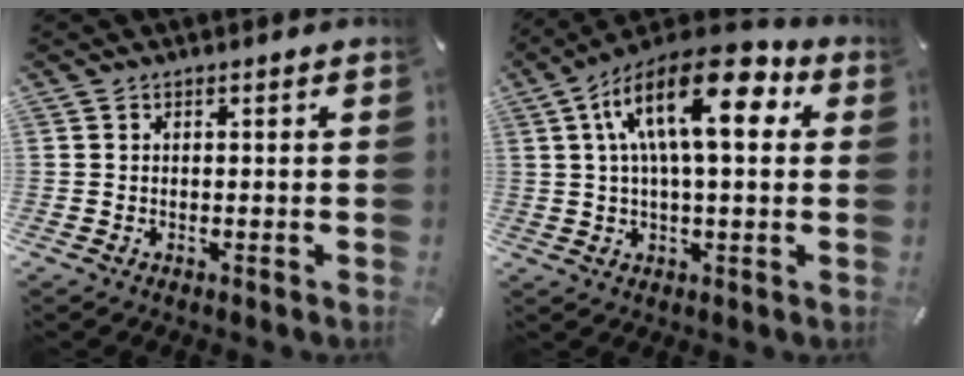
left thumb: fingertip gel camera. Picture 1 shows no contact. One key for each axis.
{"total": 18.0, "fx": 6.0, "fy": 7.3, "fz": 15.3, "tx": -0.268, "ty": -0.018, "tz": 0.093}